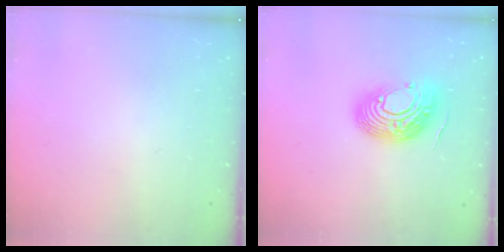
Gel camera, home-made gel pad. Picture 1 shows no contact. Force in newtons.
{"total": 15.0, "press": 14.9, "slide": 1.5}